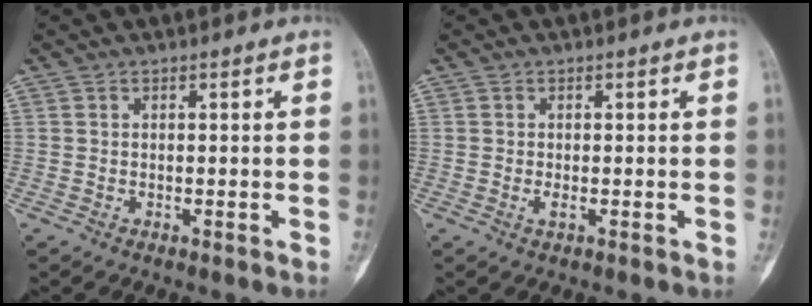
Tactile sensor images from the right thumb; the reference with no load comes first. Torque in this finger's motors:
{"motor_torque": [-0.29, 0.10, -0.02, 0.02, -0.01]}